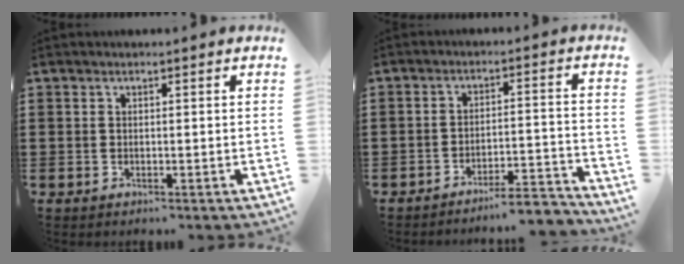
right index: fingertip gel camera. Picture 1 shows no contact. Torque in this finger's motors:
{"motor_torque": [-0.86, 1.03, -0.21, 0.00]}